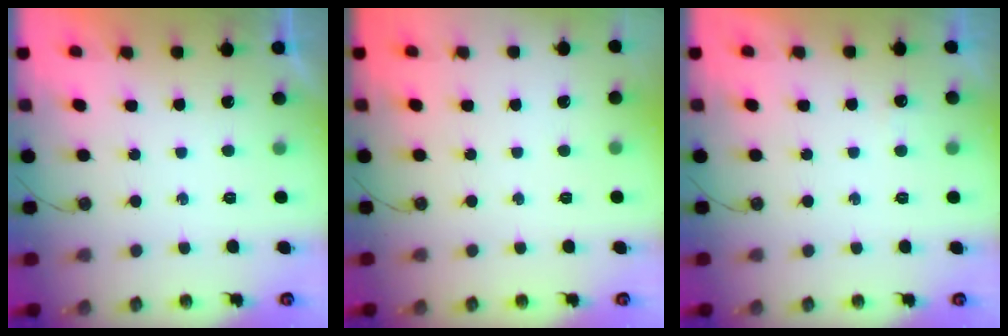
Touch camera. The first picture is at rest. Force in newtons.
{"total": 0.0}
{"total": 2.9, "press": 2.8, "slide": 0.7}